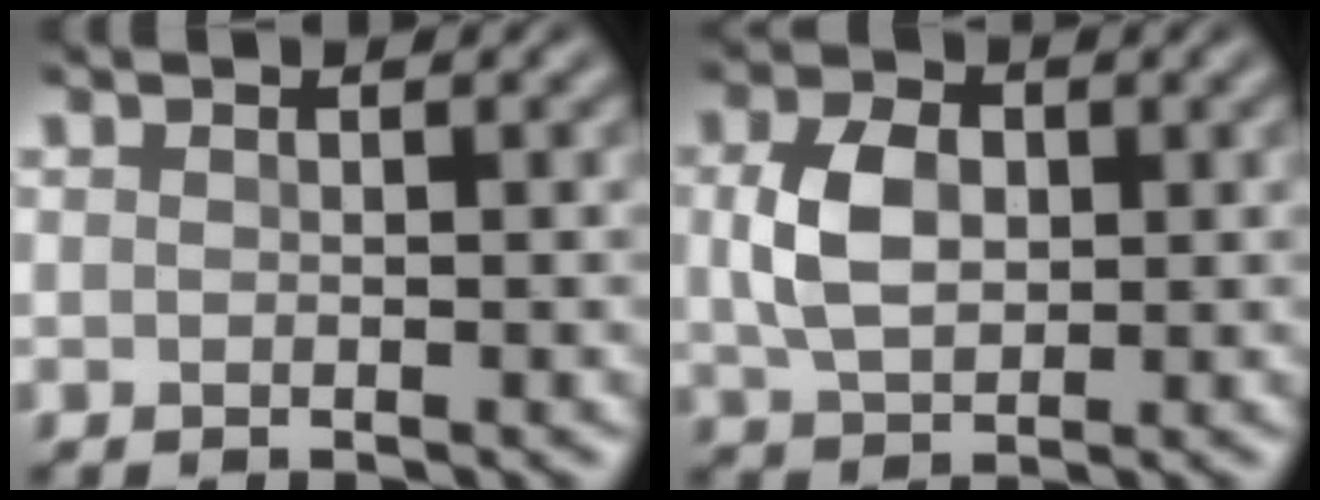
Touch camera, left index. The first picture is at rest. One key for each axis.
{"total": 4.7, "fx": 0.6, "fy": 3.2, "fz": 3.4, "tx": -0.077, "ty": 0.002, "tz": 0.010}